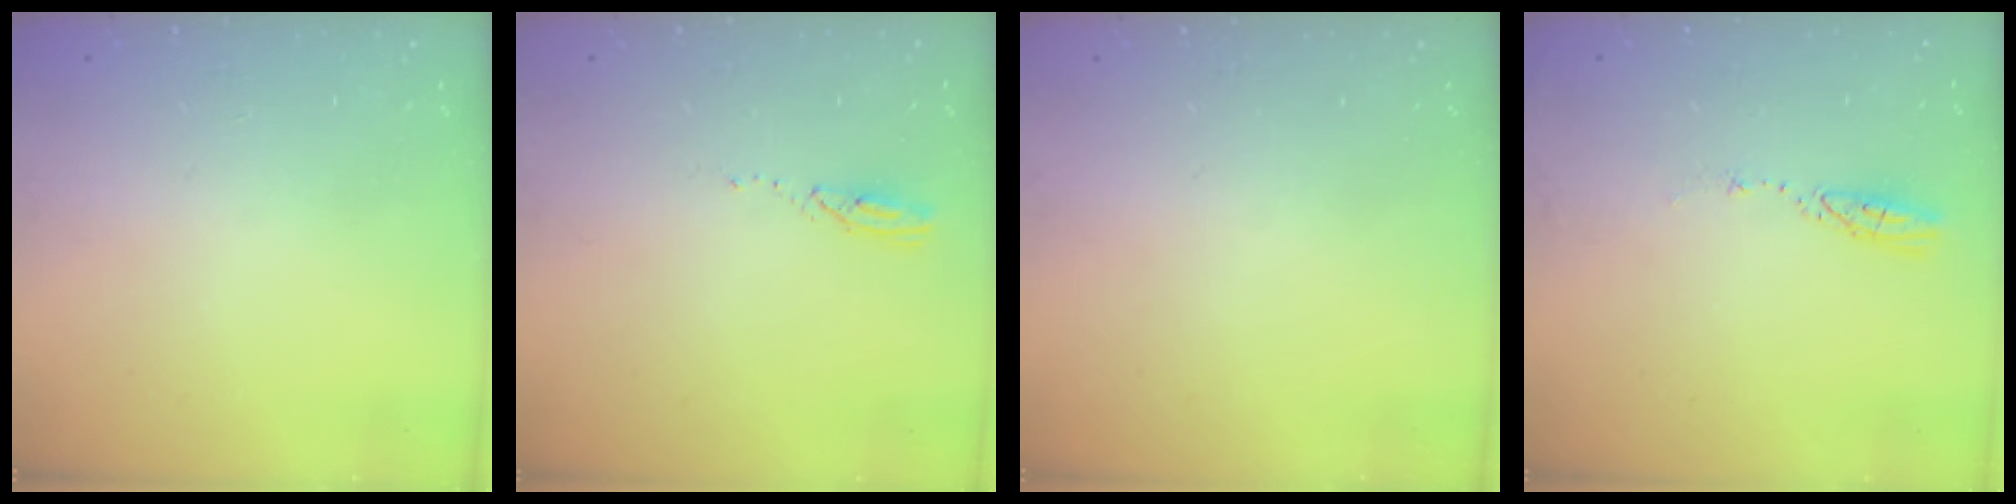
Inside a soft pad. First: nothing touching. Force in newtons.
{"total": 3.4, "press": 3.3, "slide": 0.3}
{"total": 0.0}
{"total": 3.7, "press": 3.6, "slide": 0.3}